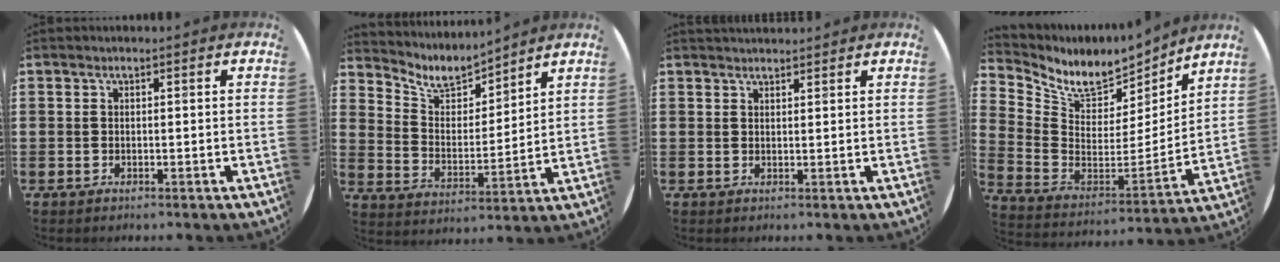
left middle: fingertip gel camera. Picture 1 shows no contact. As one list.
[{"total": 6.8, "force": [5.9, 2.7, 1.9], "torque": [-0.066, -0.031, 0.104]}, {"total": 1.1, "force": [1.1, 0.1, 0.0], "torque": [0.000, 0.000, 0.022]}, {"total": 8.1, "force": [6.4, 3.9, 3.0], "torque": [-0.091, -0.052, 0.114]}]